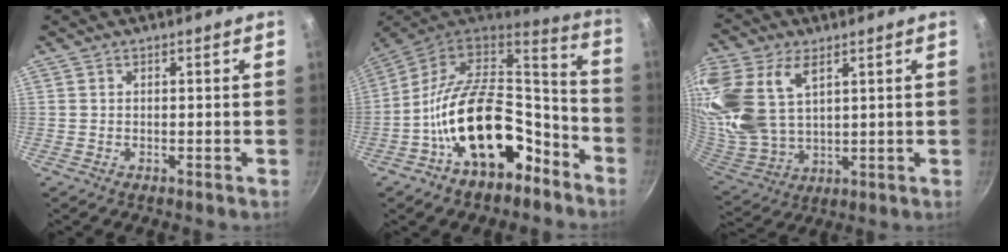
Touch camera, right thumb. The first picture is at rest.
{"total": 22.5, "force": [-8.7, 13.5, 15.8], "torque": [-0.216, 0.085, -0.141]}
{"total": 20.4, "force": [8.3, 12.6, 13.7], "torque": [-0.304, -0.007, 0.177]}